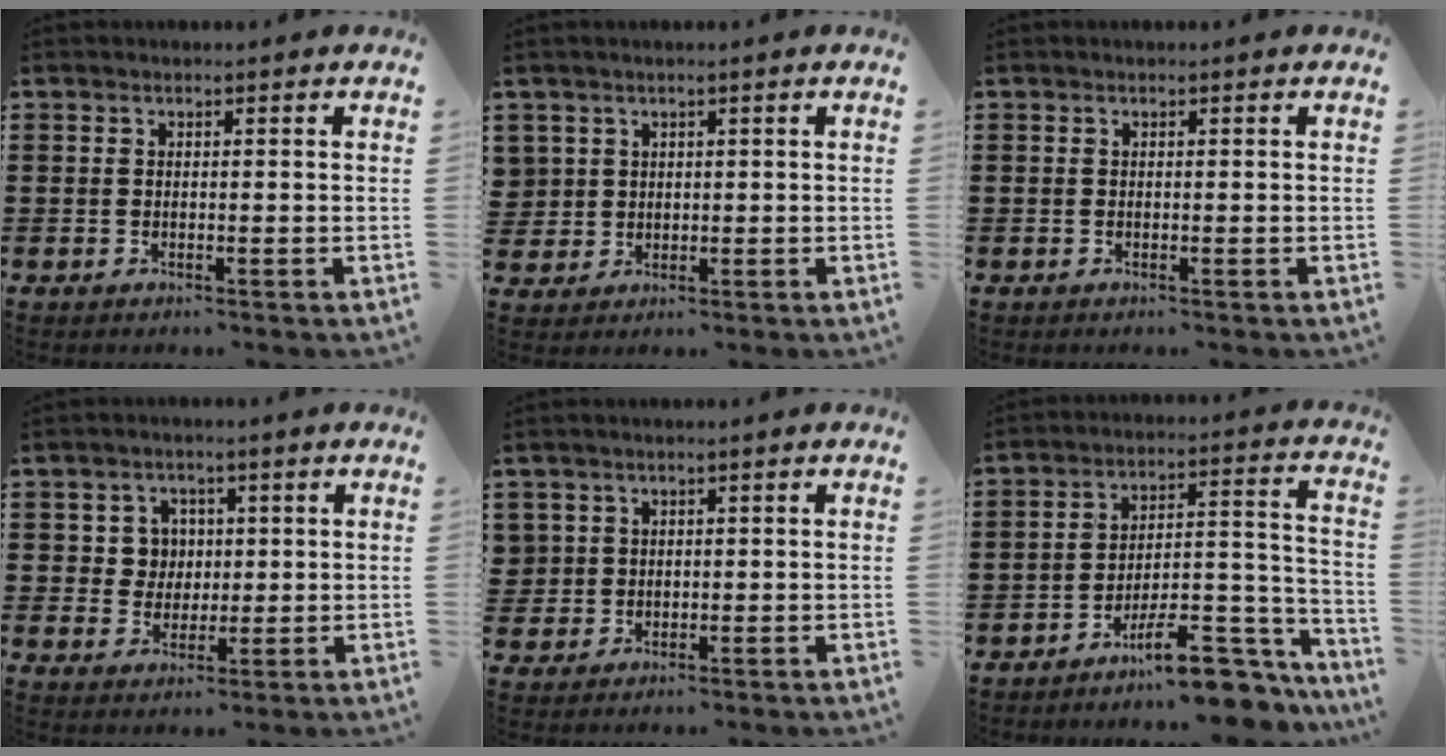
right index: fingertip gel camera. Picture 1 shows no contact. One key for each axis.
{"total": 2.6, "fx": 1.0, "fy": 2.5, "fz": 0.0, "tx": -0.013, "ty": 0.010, "tz": 0.017}
{"total": 0.0}
{"total": 4.4, "fx": 1.0, "fy": 4.1, "fz": 1.3, "tx": -0.045, "ty": 0.014, "tz": 0.016}
{"total": 2.5, "fx": 0.8, "fy": 2.3, "fz": 0.1, "tx": -0.014, "ty": 0.011, "tz": 0.014}
{"total": 11.7, "fx": -9.4, "fy": 2.6, "fz": 6.4, "tx": -0.075, "ty": 0.041, "tz": -0.173}